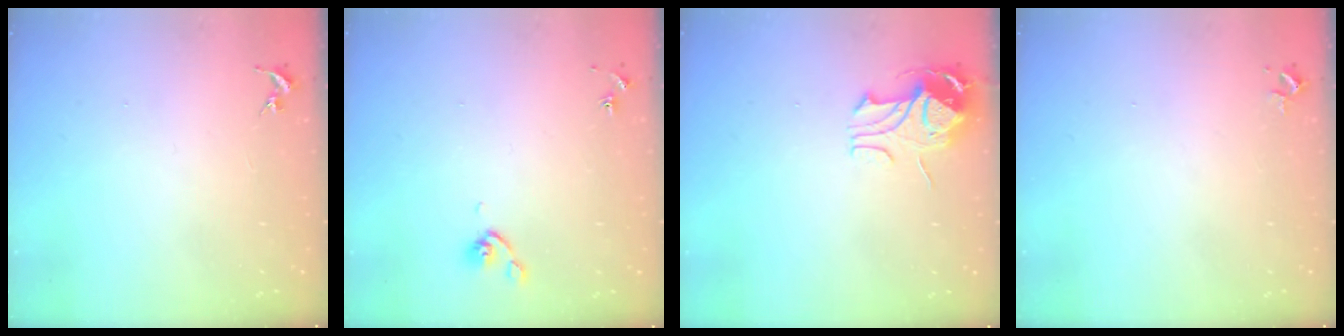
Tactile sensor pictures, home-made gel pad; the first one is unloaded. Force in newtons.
{"total": 4.6, "press": 4.5, "slide": 0.9}
{"total": 10.7, "press": 10.7, "slide": 1.2}
{"total": 2.2, "press": 2.2, "slide": 0.3}